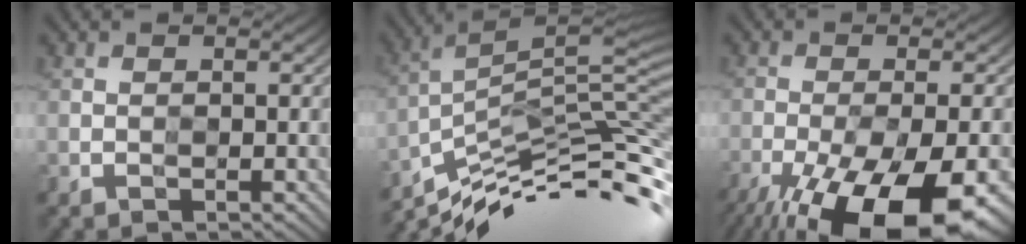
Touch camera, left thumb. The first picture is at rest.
{"total": 12.8, "force": [-7.8, 2.7, 9.8], "torque": [-0.197, 0.014, -0.133]}
{"total": 18.2, "force": [-11.6, 6.5, 12.4], "torque": [-0.223, -0.059, -0.164]}